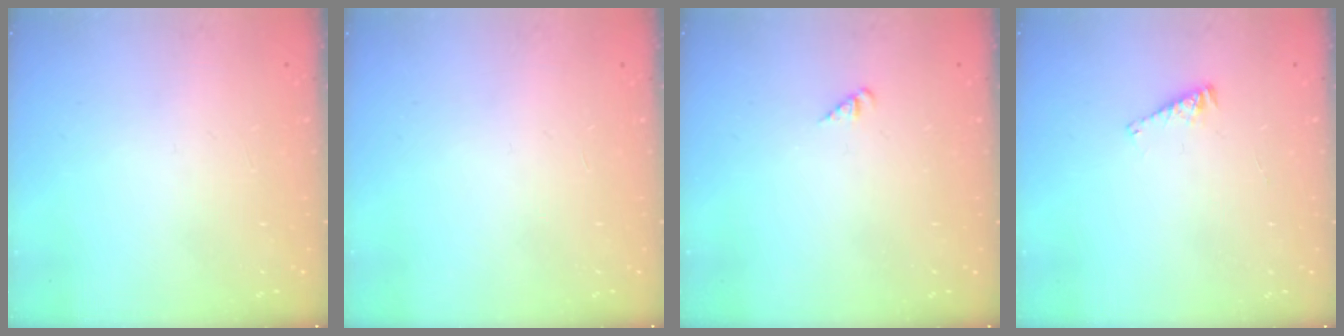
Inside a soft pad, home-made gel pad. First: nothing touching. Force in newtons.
{"total": 0.0}
{"total": 1.4, "press": 1.4, "slide": 0.3}
{"total": 2.6, "press": 2.6, "slide": 0.3}